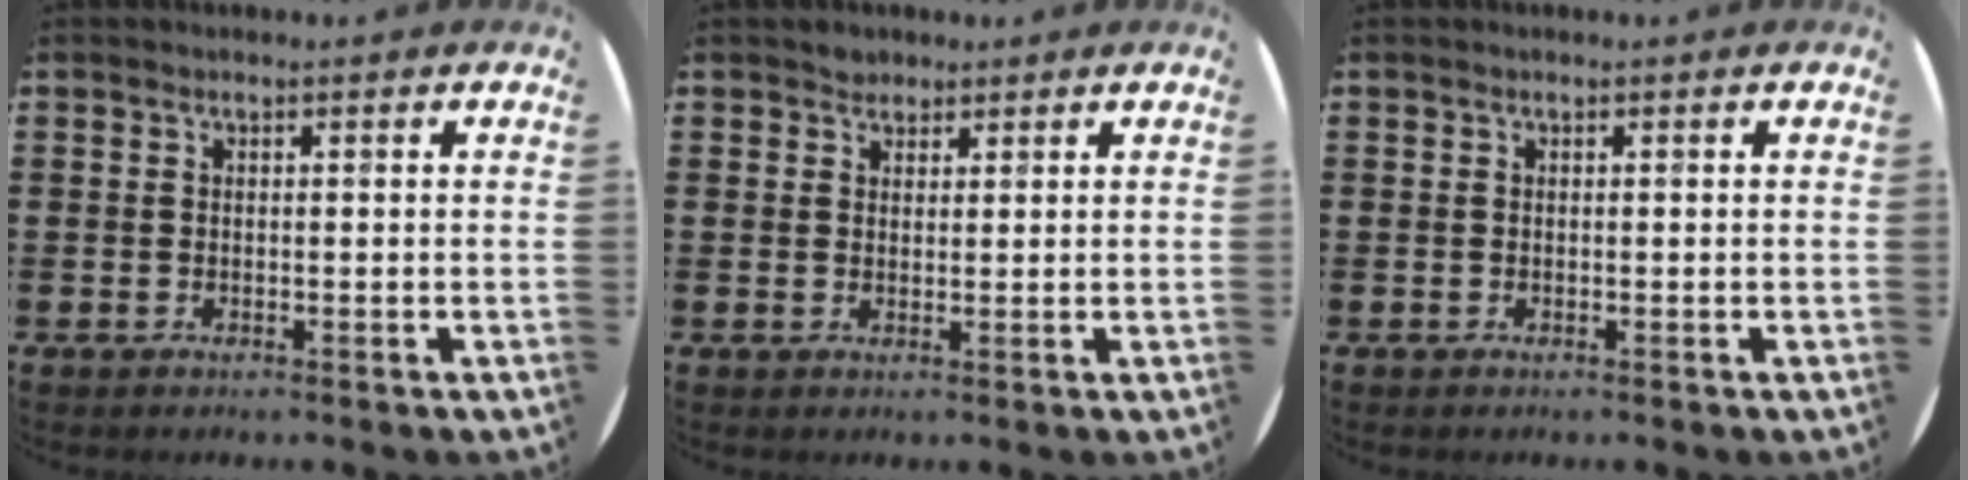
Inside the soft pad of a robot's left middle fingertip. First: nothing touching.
{"total": 1.6, "force": [1.4, 0.7, 0.0], "torque": [0.006, -0.002, 0.027]}
{"total": 0.0}